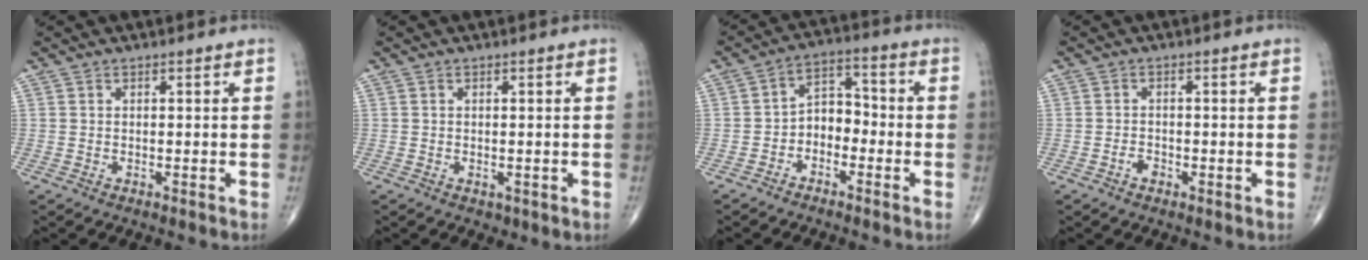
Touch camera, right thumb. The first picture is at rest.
{"total": 1.2, "force": [-0.3, 0.8, 0.8], "torque": [-0.008, -0.004, 0.000]}
{"total": 6.3, "force": [-2.3, 4.4, 3.8], "torque": [-0.037, 0.039, -0.055]}
{"total": 1.6, "force": [-0.9, 1.0, 0.9], "torque": [-0.011, 0.007, -0.019]}